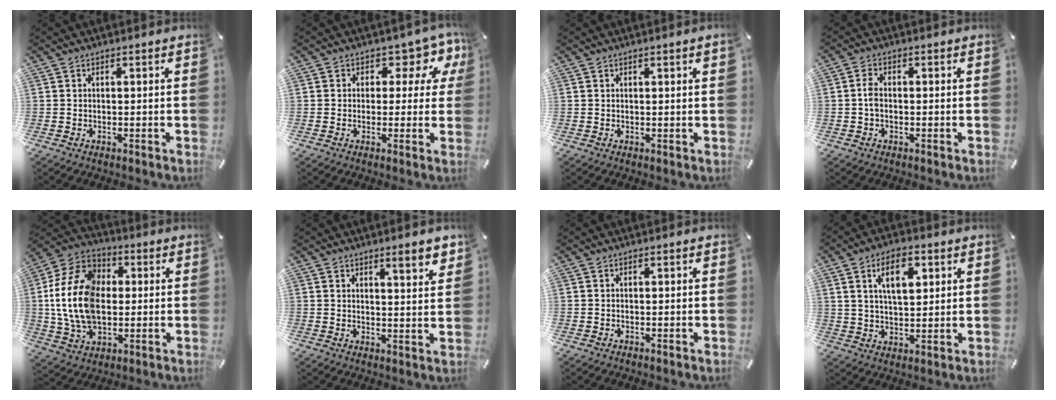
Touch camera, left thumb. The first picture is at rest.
{"total": 8.4, "force": [3.0, 5.7, 5.5], "torque": [-0.066, -0.016, 0.048]}
{"total": 0.7, "force": [0.4, 0.0, 0.6], "torque": [-0.010, -0.001, 0.006]}
{"total": 2.7, "force": [-0.3, 1.6, 2.1], "torque": [-0.040, 0.005, -0.005]}
{"total": 17.5, "force": [0.1, 13.2, 11.5], "torque": [-0.271, 0.013, -0.003]}
{"total": 5.4, "force": [4.0, 1.4, 3.2], "torque": [-0.041, -0.026, 0.064]}
{"total": 0.0}
{"total": 9.3, "force": [4.2, 4.8, 6.7], "torque": [-0.112, -0.001, 0.070]}